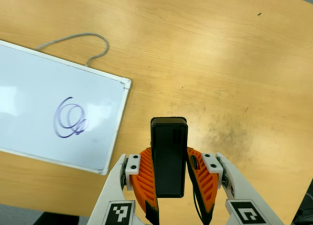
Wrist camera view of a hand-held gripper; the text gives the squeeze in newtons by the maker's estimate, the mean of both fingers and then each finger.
{"total": 4.2, "left": 2.5, "right": 5.8}